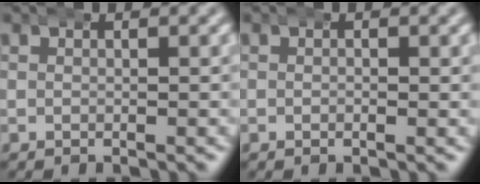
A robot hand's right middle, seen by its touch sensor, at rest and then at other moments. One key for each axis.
{"total": 0.0}